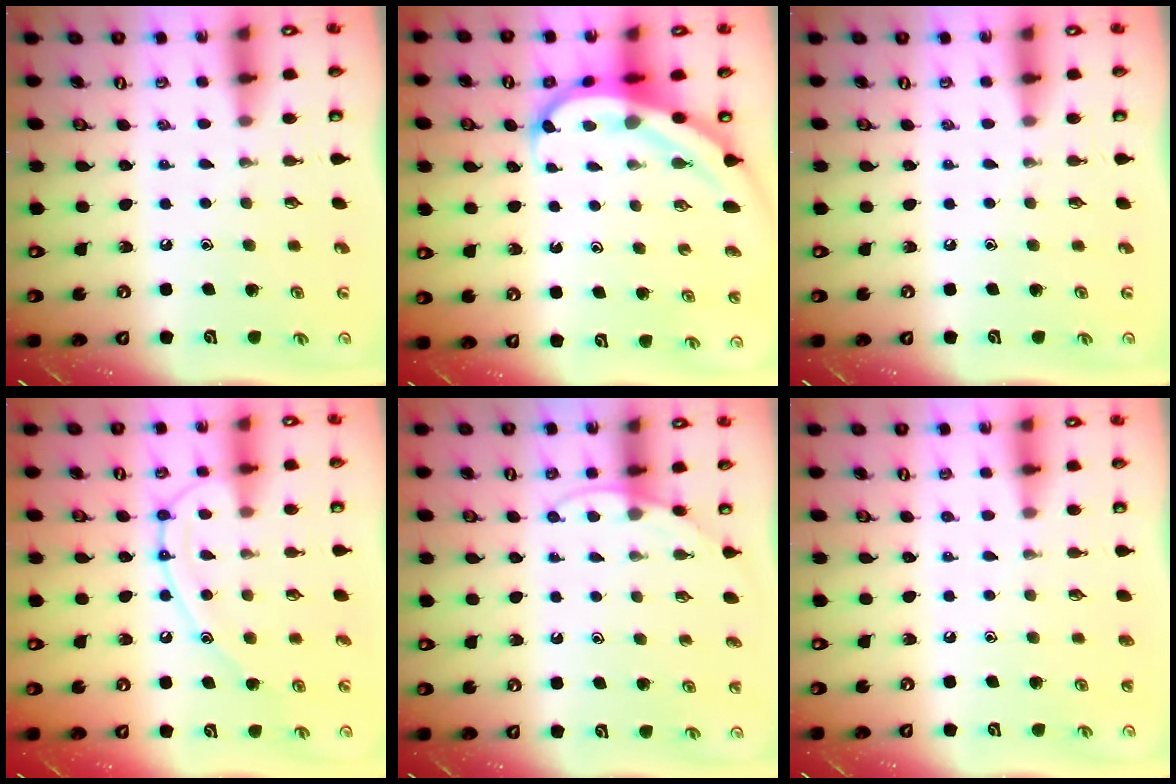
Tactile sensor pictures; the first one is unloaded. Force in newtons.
{"total": 7.0, "press": 6.9, "slide": 1.3}
{"total": 0.0}
{"total": 13.7, "press": 13.6, "slide": 1.3}
{"total": 5.8, "press": 5.8, "slide": 0.4}
{"total": 1.1, "press": 1.1, "slide": 0.3}